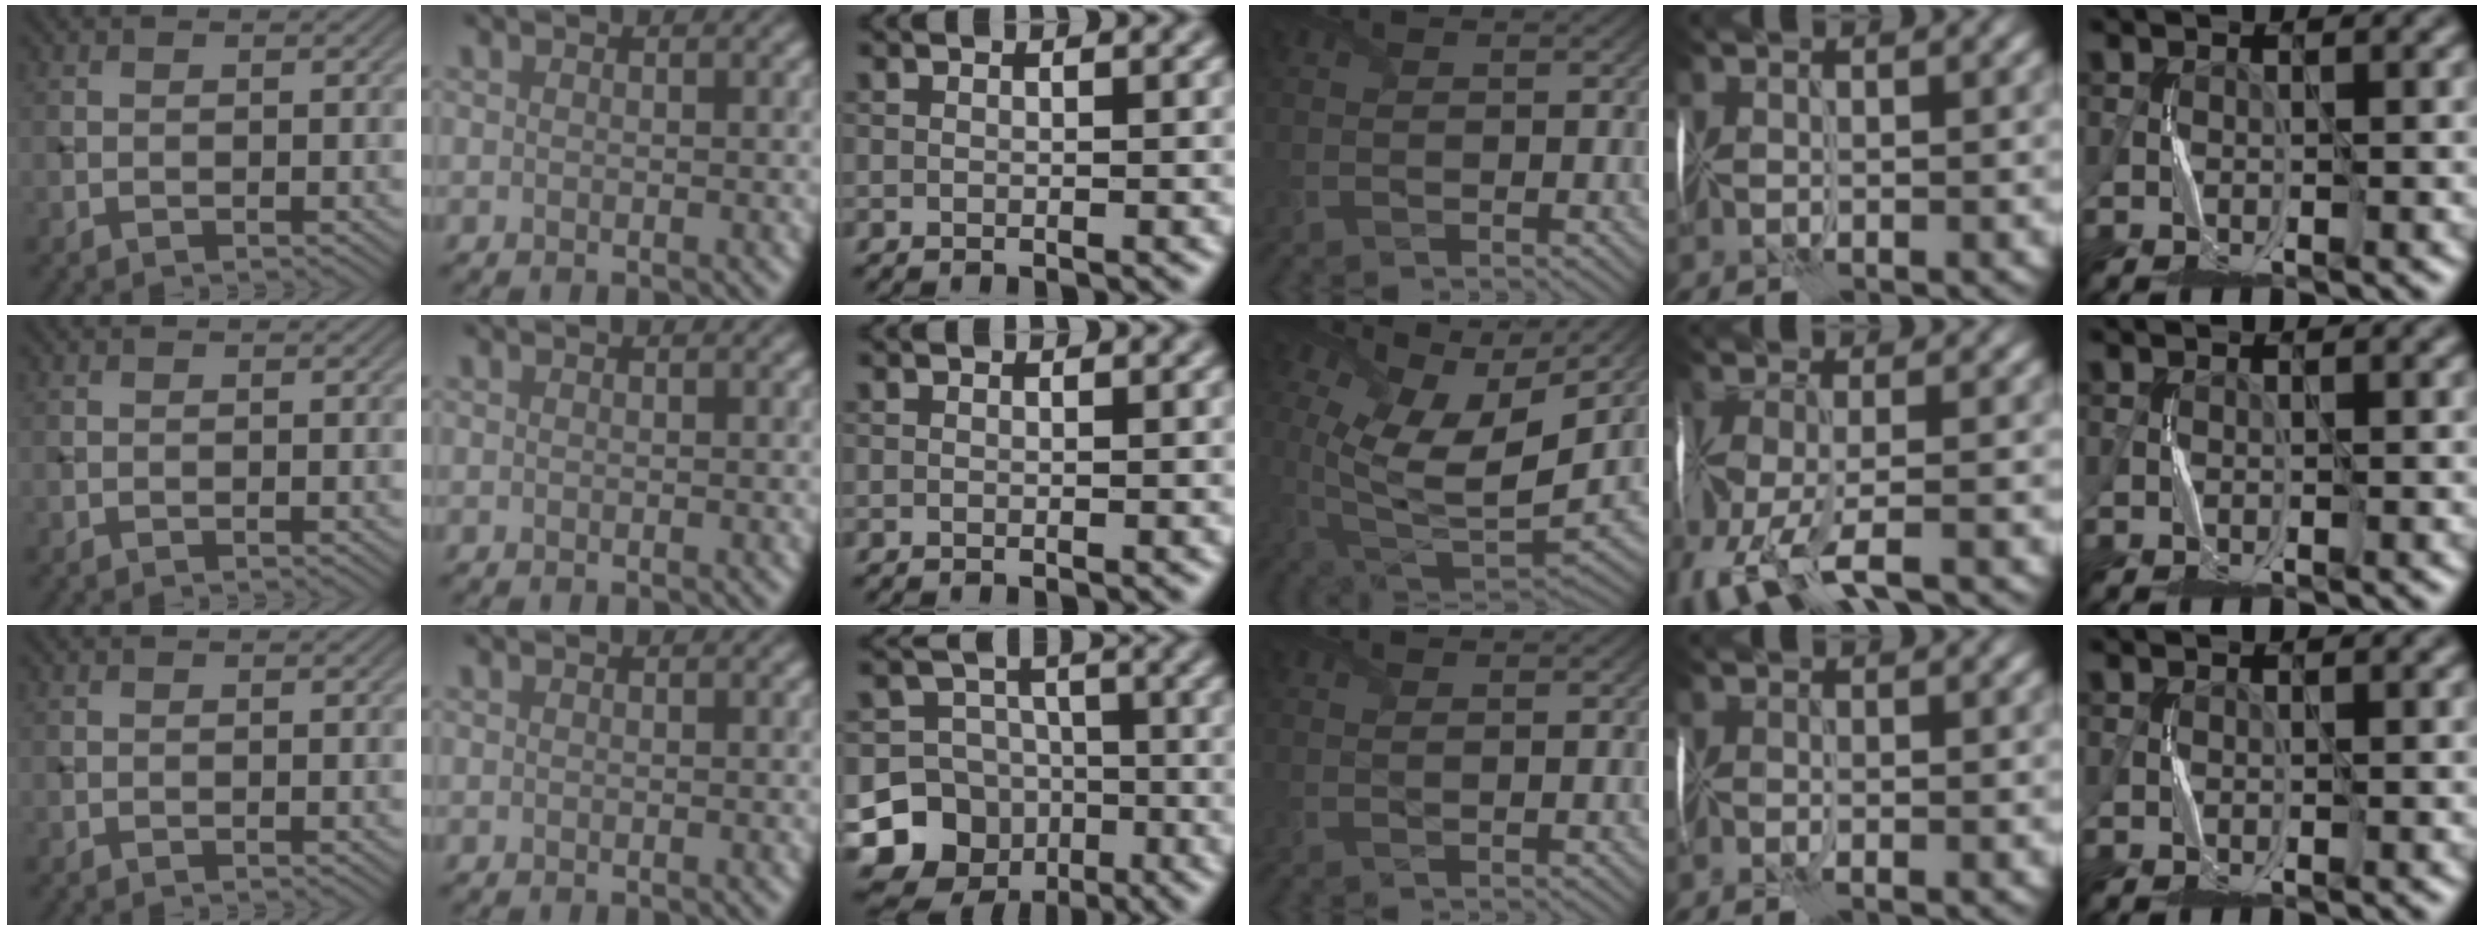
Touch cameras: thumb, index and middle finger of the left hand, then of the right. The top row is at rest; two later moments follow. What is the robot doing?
{"motion": "fold", "object": "map"}